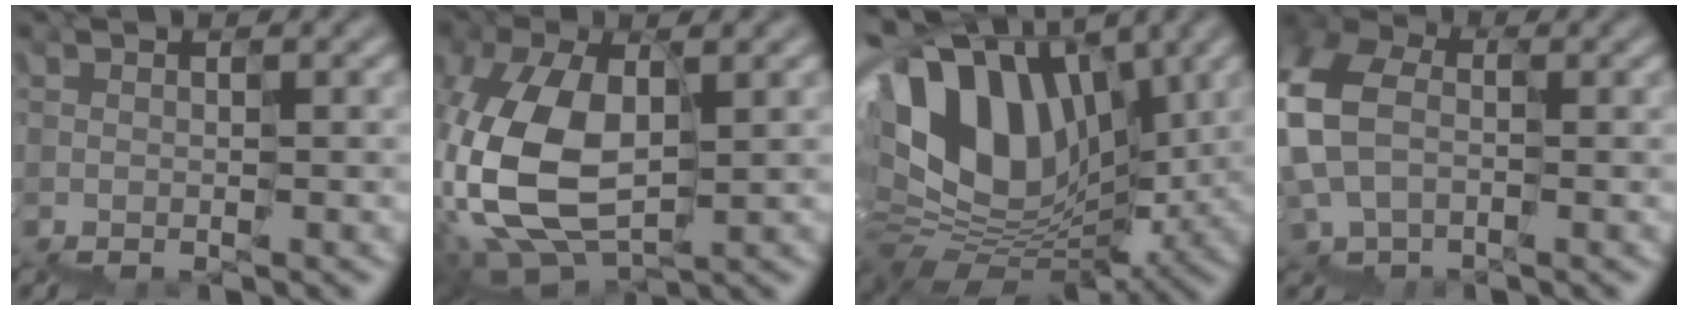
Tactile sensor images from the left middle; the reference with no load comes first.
{"total": 8.6, "force": [0.0, 5.4, 6.7], "torque": [-0.190, 0.014, -0.001]}
{"total": 11.0, "force": [3.8, 7.7, 6.8], "torque": [-0.119, 0.031, 0.059]}
{"total": 5.9, "force": [0.6, 4.9, 3.2], "torque": [-0.103, 0.025, 0.011]}